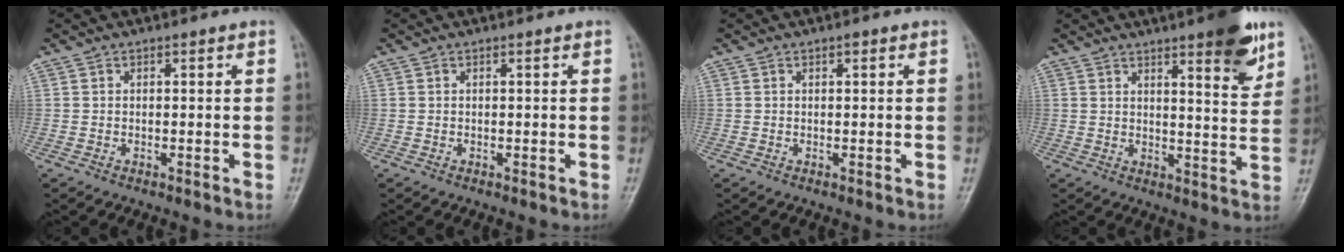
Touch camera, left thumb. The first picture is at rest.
{"total": 0.0}
{"total": 0.5, "force": [0.3, 0.3, 0.3], "torque": [0.000, 0.001, 0.001]}
{"total": 9.9, "force": [6.0, 2.0, 7.6], "torque": [-0.085, -0.035, 0.078]}